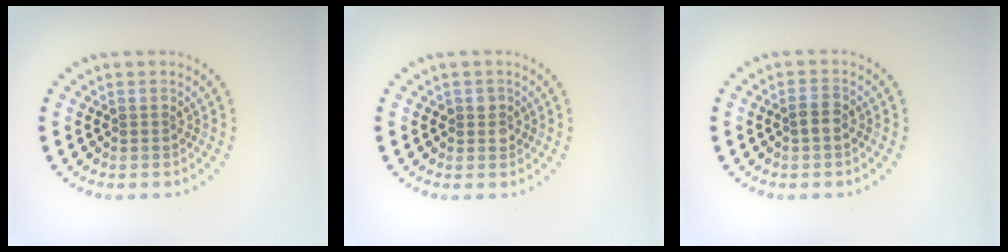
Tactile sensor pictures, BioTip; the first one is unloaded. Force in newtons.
{"total": 1.4, "press": 1.2, "slide": 0.7}
{"total": 1.4, "press": 1.3, "slide": 0.4}